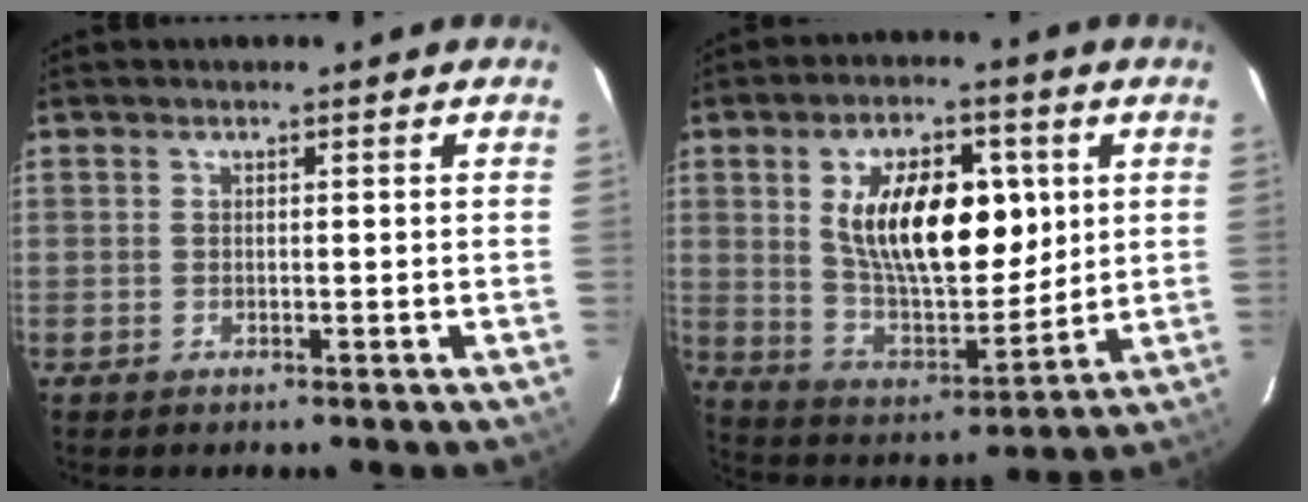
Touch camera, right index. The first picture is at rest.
{"total": 17.8, "force": [4.4, 8.8, 14.9], "torque": [-0.253, 0.004, 0.088]}